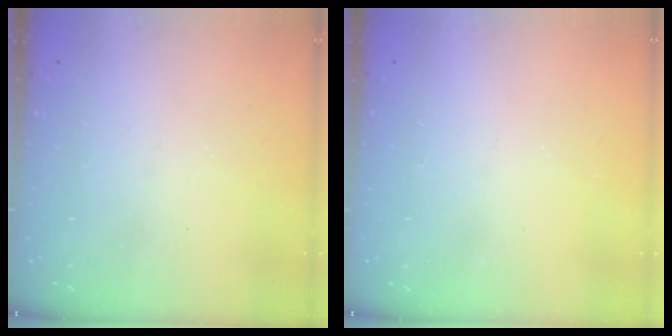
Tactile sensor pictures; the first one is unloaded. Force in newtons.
{"total": 1.7, "press": 1.7, "slide": 0.2}